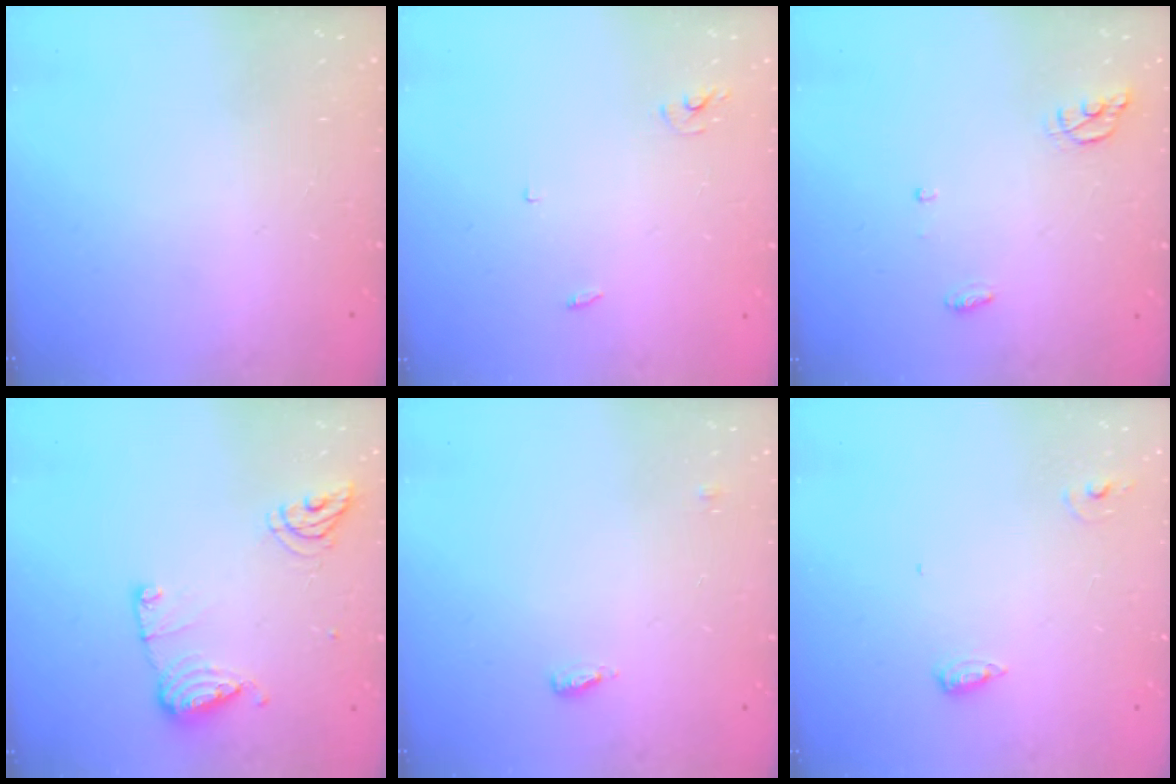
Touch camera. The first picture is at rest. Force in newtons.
{"total": 2.5, "press": 2.5, "slide": 0.1}
{"total": 5.2, "press": 5.2, "slide": 0.2}
{"total": 11.3, "press": 11.2, "slide": 0.9}
{"total": 4.6, "press": 4.5, "slide": 0.7}
{"total": 6.0, "press": 5.8, "slide": 1.5}